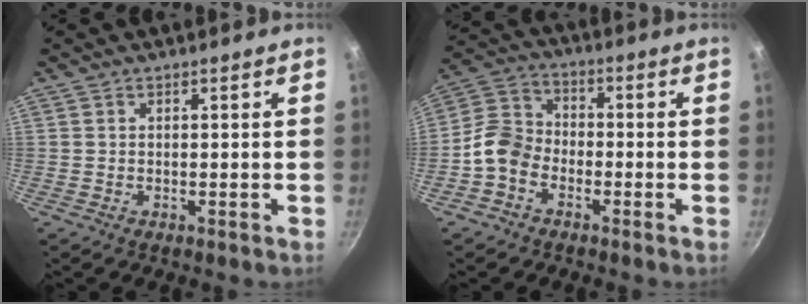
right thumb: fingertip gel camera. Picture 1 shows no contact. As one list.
[{"total": 8.4, "force": [-3.7, 6.2, 4.3], "torque": [-0.065, 0.038, -0.092]}]